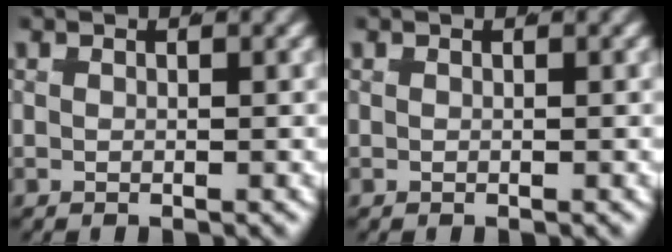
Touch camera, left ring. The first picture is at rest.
{"total": 0.0}